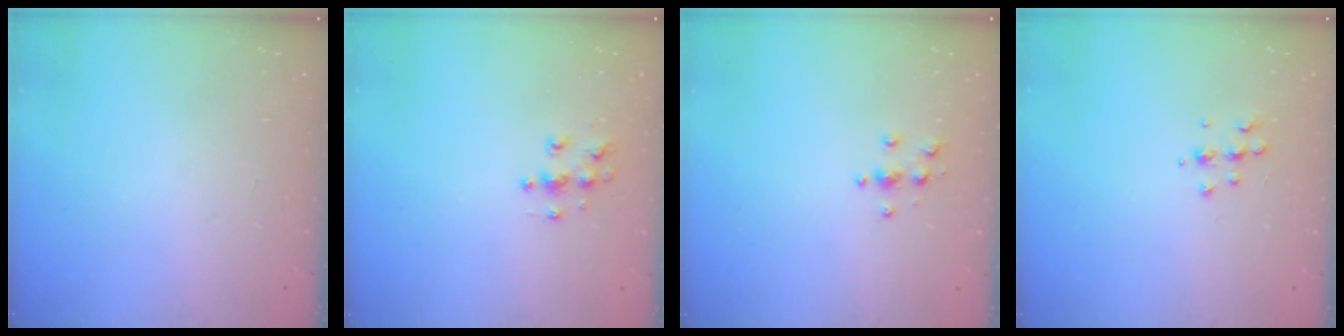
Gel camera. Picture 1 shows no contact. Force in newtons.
{"total": 5.4, "press": 5.4, "slide": 0.4}
{"total": 3.8, "press": 3.8, "slide": 0.4}
{"total": 6.3, "press": 6.2, "slide": 1.0}